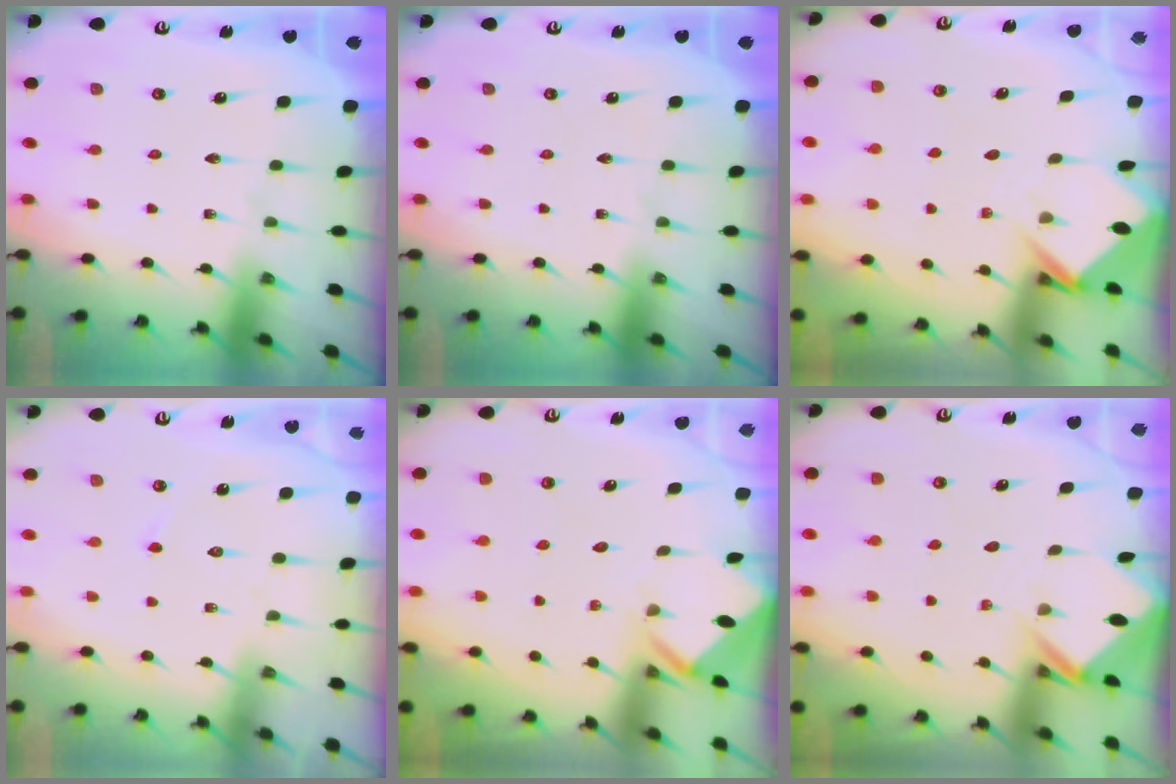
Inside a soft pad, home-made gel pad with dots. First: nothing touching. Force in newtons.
{"total": 0.0}
{"total": 3.8, "press": 3.8, "slide": 0.1}
{"total": 2.8, "press": 2.8, "slide": 0.2}
{"total": 3.1, "press": 3.1, "slide": 0.1}
{"total": 2.7, "press": 2.7, "slide": 0.3}